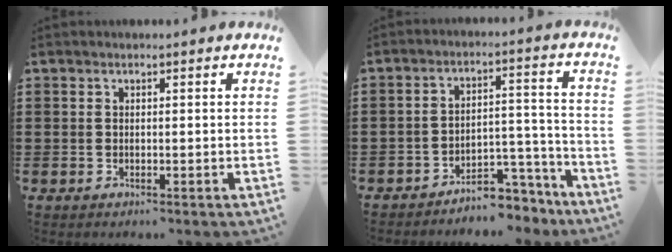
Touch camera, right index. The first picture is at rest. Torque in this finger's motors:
{"motor_torque": [0.03, 0.64, -0.02, 0.01]}